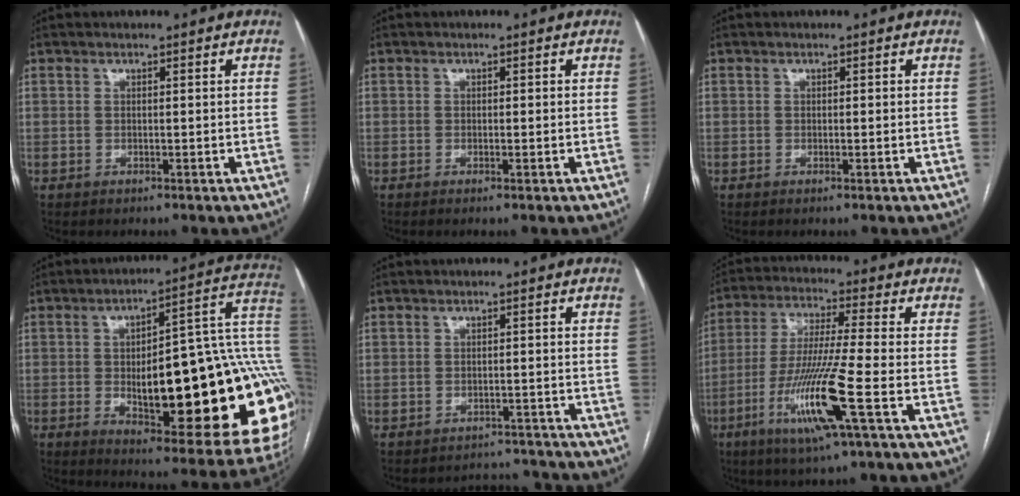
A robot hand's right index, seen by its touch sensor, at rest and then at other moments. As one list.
[{"total": 1.0, "force": [-0.2, 0.1, 1.0], "torque": [-0.013, 0.001, -0.004]}, {"total": 0.7, "force": [-0.1, 0.1, 0.7], "torque": [-0.008, 0.001, -0.002]}, {"total": 32.5, "force": [-2.9, 8.1, 31.3], "torque": [-0.325, 0.029, -0.028]}, {"total": 5.4, "force": [-4.9, 1.6, -1.6], "torque": [0.030, 0.029, -0.059]}, {"total": 13.8, "force": [-5.3, -0.8, 12.7], "torque": [-0.258, -0.023, -0.104]}]